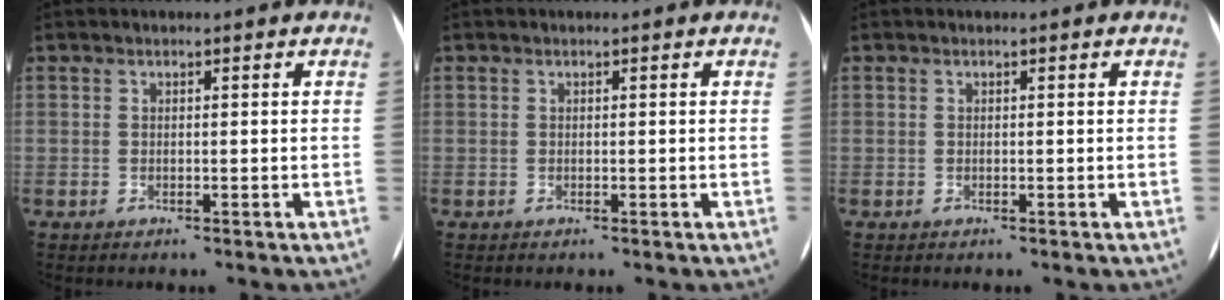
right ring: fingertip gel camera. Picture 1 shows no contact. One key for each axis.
{"total": 0.0}
{"total": 0.0}